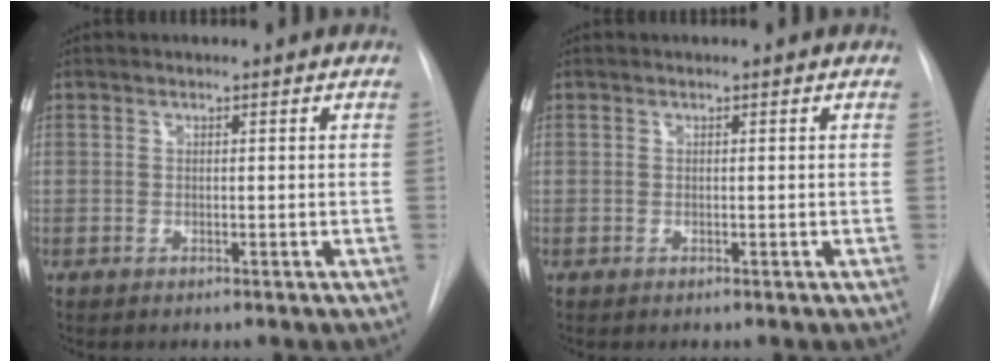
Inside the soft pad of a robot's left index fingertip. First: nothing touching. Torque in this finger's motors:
{"motor_torque": [0.00, 0.00, 0.00, 0.00]}